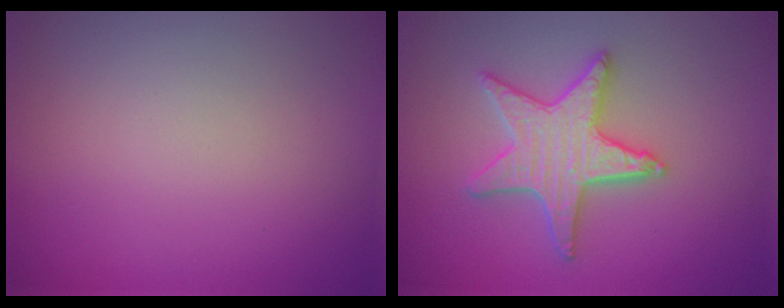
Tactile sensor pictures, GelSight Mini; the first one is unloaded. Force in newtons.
{"total": 4.2, "press": 4.1, "slide": 0.8}